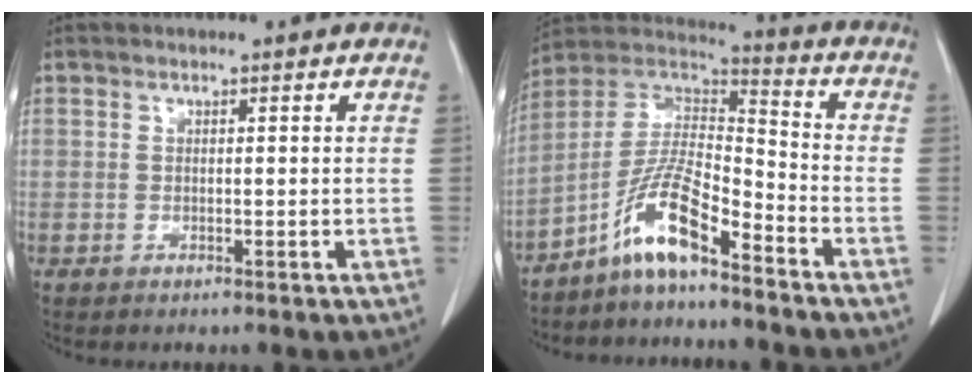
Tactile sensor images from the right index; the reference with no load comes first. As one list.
[{"total": 10.8, "force": [-7.3, 1.7, 7.8], "torque": [-0.162, 0.016, -0.140]}]